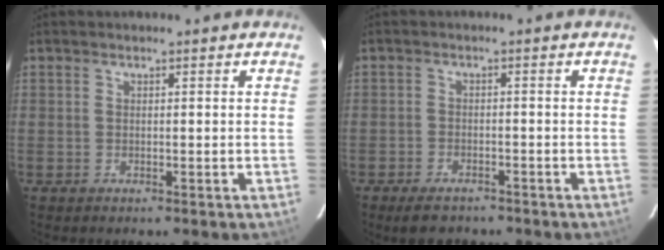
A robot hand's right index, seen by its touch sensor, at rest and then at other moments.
{"total": 5.6, "force": [-4.4, 2.7, 2.2], "torque": [-0.058, 0.000, -0.068]}